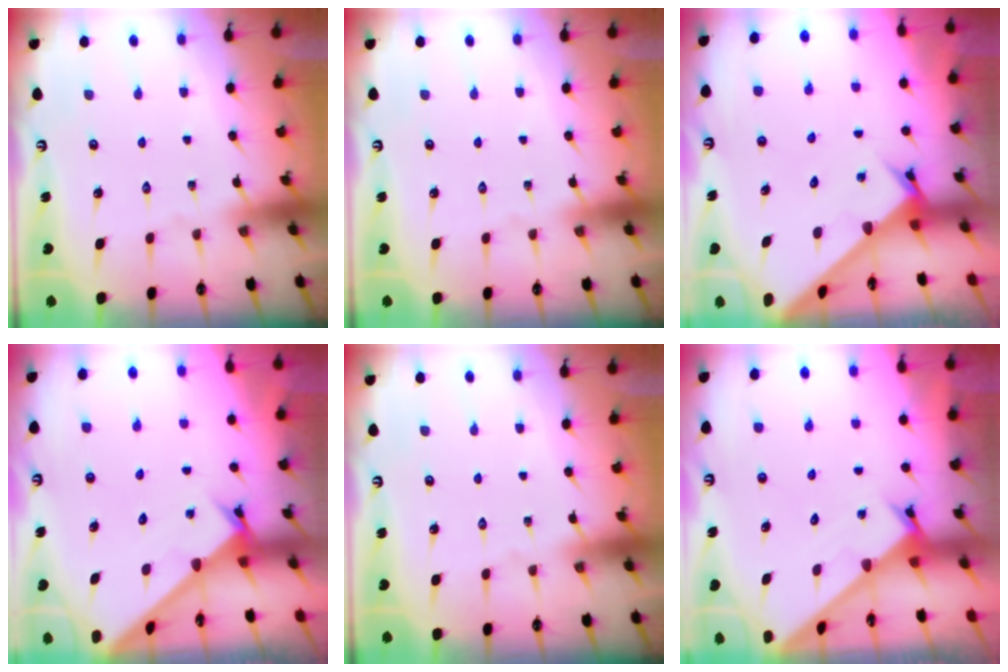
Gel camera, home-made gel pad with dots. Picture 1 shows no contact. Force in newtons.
{"total": 0.0}
{"total": 2.7, "press": 2.7, "slide": 0.2}
{"total": 1.9, "press": 1.9, "slide": 0.1}
{"total": 0.0}
{"total": 1.7, "press": 1.7, "slide": 0.1}